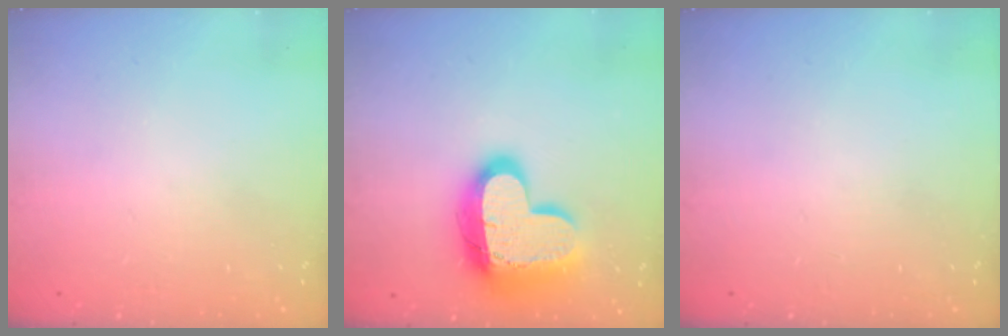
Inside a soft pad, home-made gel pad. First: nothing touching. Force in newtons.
{"total": 19.1, "press": 19.0, "slide": 1.5}
{"total": 0.0}